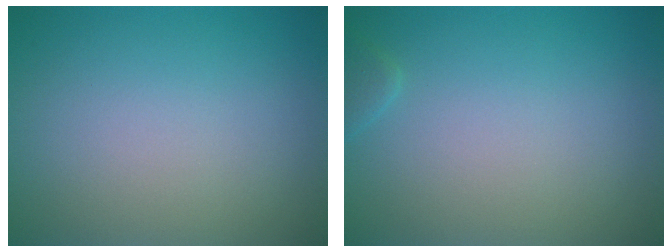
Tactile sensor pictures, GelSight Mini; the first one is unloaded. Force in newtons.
{"total": 0.9, "press": 0.9, "slide": 0.0}